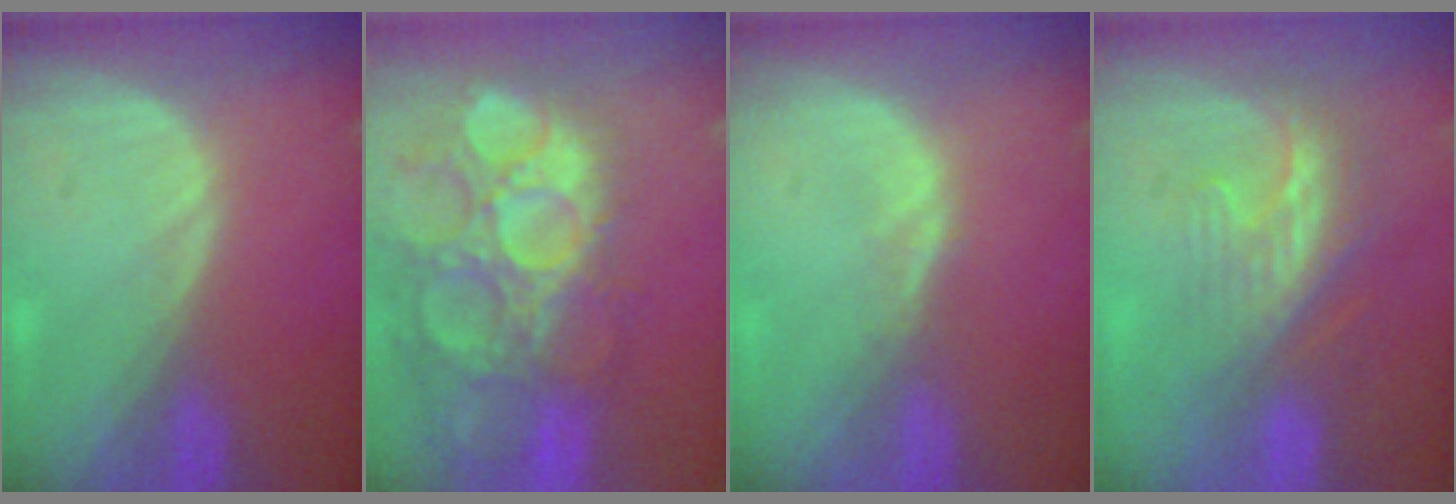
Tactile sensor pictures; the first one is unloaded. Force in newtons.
{"total": 15.1, "press": 12.6, "slide": 8.4}
{"total": 1.0, "press": 1.0, "slide": 0.1}
{"total": 8.4, "press": 7.2, "slide": 4.3}